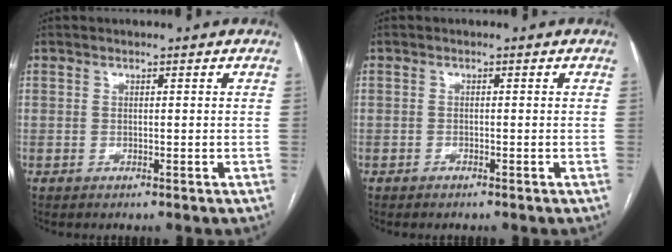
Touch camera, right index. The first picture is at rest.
{"total": 0.6, "force": [-0.5, 0.1, 0.2], "torque": [-0.009, -0.001, -0.008]}